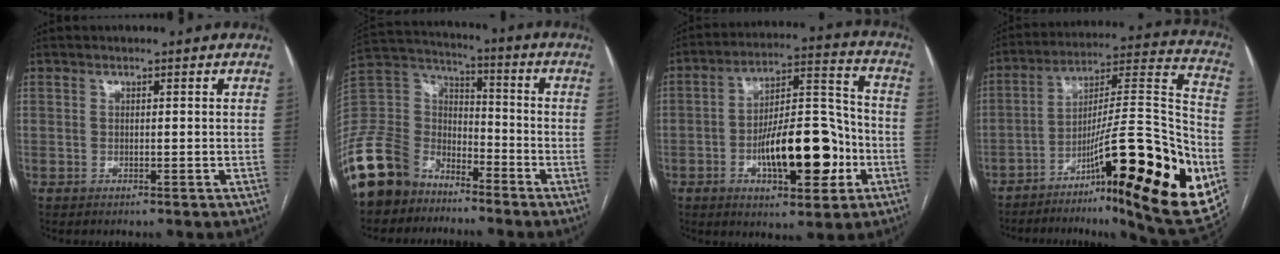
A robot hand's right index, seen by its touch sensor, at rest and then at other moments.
{"total": 14.6, "force": [-10.9, 8.6, 4.4], "torque": [-0.112, 0.034, -0.212]}
{"total": 16.0, "force": [-4.9, 5.5, 14.2], "torque": [-0.228, 0.022, -0.071]}
{"total": 28.6, "force": [-11.0, 3.4, 26.2], "torque": [-0.337, 0.007, -0.163]}